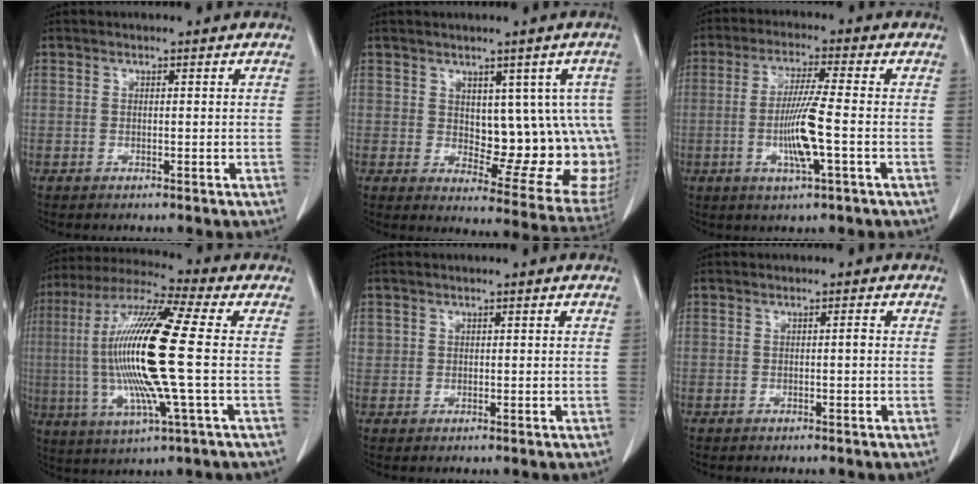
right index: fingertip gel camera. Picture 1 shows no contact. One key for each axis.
{"total": 13.7, "fx": 1.6, "fy": 7.1, "fz": 11.7, "tx": -0.123, "ty": 0.003, "tz": 0.036}
{"total": 8.1, "fx": -1.7, "fy": -0.2, "fz": 7.9, "tx": -0.156, "ty": -0.008, "tz": -0.034}
{"total": 18.8, "fx": -0.5, "fy": 0.6, "fz": 18.8, "tx": -0.390, "ty": -0.001, "tz": -0.018}
{"total": 1.4, "fx": 0.5, "fy": 1.3, "fz": 0.1, "tx": 0.011, "ty": 0.008, "tz": 0.008}
{"total": 0.6, "fx": -0.1, "fy": 0.0, "fz": 0.6, "tx": -0.011, "ty": 0.001, "tz": -0.001}